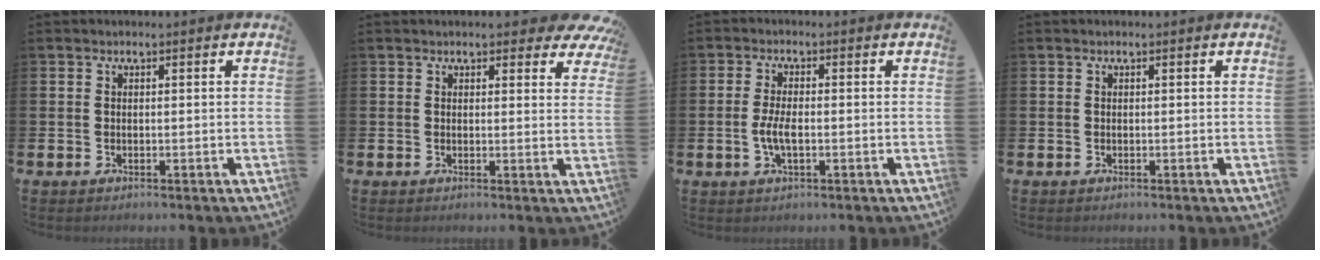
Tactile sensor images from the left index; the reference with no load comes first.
{"total": 2.5, "force": [2.2, 0.9, 0.6], "torque": [0.004, -0.010, 0.034]}
{"total": 3.4, "force": [-0.6, 1.3, 3.1], "torque": [-0.055, -0.003, -0.016]}
{"total": 0.0}